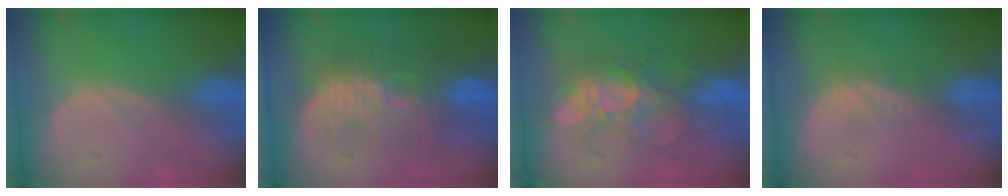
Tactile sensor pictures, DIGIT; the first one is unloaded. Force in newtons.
{"total": 9.6, "press": 9.3, "slide": 2.2}
{"total": 8.7, "press": 8.4, "slide": 2.4}
{"total": 2.3, "press": 1.9, "slide": 1.4}